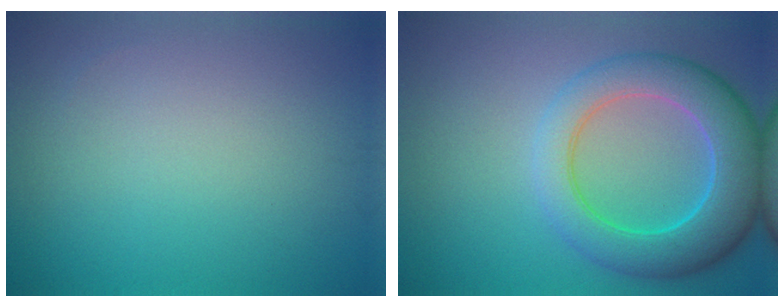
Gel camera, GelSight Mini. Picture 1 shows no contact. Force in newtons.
{"total": 7.8, "press": 7.8, "slide": 0.3}